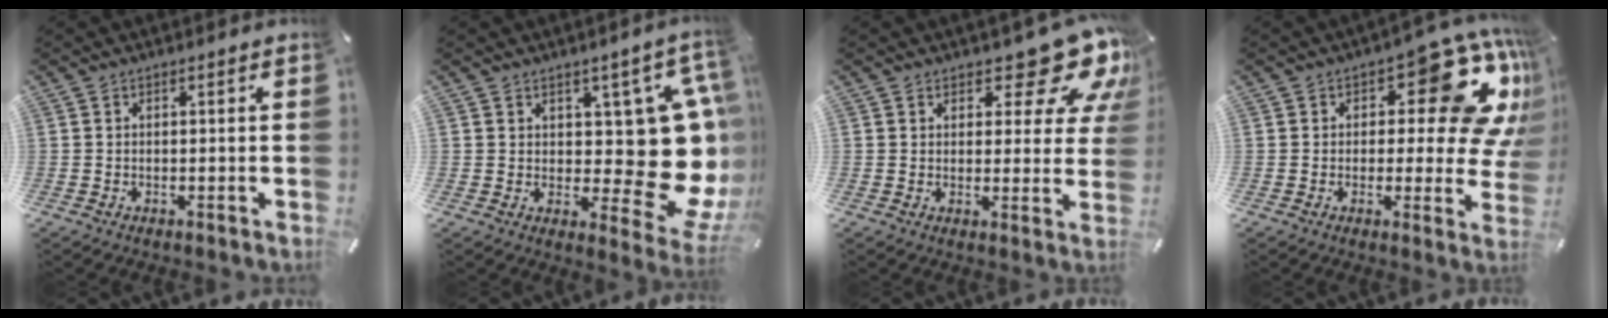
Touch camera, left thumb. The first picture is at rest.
{"total": 17.1, "force": [2.7, 8.8, 14.4], "torque": [-0.188, -0.043, 0.055]}
{"total": 13.5, "force": [8.9, 5.8, 8.4], "torque": [-0.098, -0.072, 0.146]}
{"total": 17.3, "force": [7.4, 8.7, 13.0], "torque": [-0.148, -0.055, 0.121]}